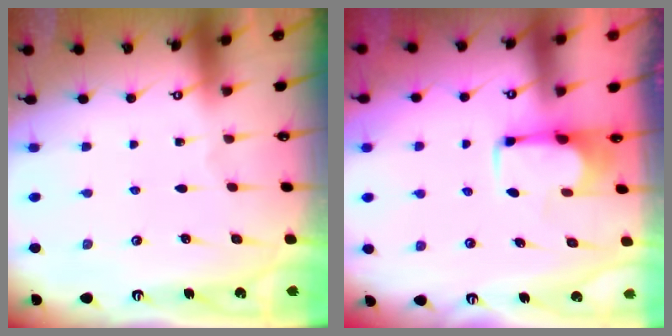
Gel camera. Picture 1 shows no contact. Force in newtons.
{"total": 1.8, "press": 1.5, "slide": 0.9}